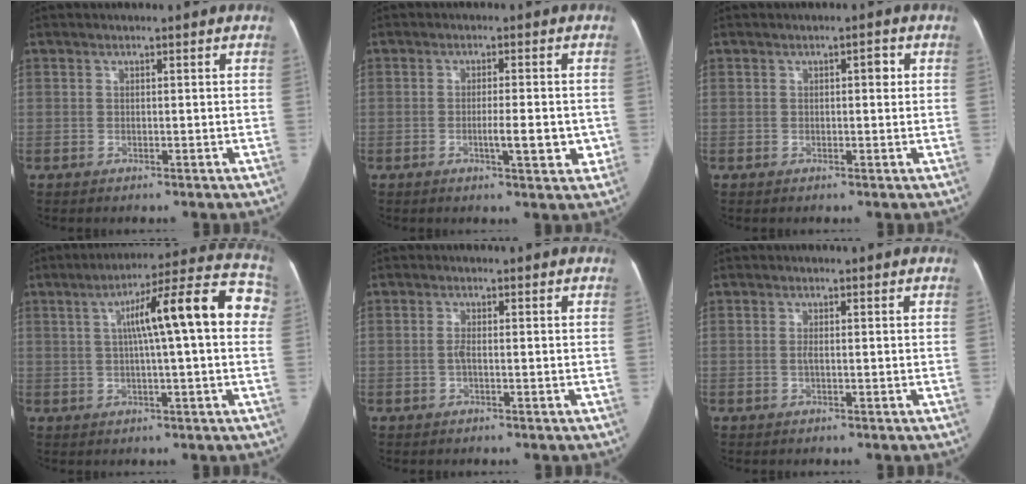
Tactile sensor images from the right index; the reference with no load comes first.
{"total": 5.4, "force": [-1.2, 1.3, 5.1], "torque": [-0.076, 0.000, -0.015]}
{"total": 1.7, "force": [0.3, 0.8, 1.4], "torque": [-0.020, 0.017, 0.005]}
{"total": 16.1, "force": [3.1, 1.9, 15.6], "torque": [-0.216, 0.048, 0.037]}
{"total": 1.3, "force": [-0.3, 0.4, 1.3], "torque": [-0.026, 0.003, -0.007]}
{"total": 1.0, "force": [-0.1, 0.3, 0.9], "torque": [-0.020, 0.001, -0.003]}